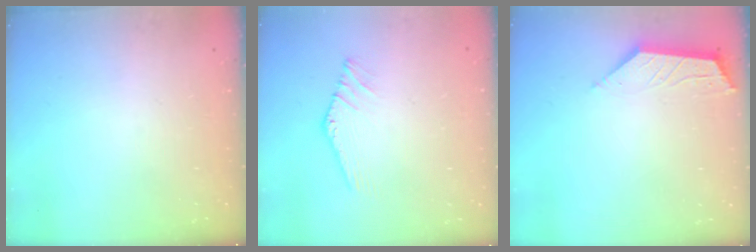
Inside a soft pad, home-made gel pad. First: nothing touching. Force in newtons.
{"total": 0.5, "press": 0.4, "slide": 0.3}
{"total": 3.3, "press": 3.3, "slide": 0.1}